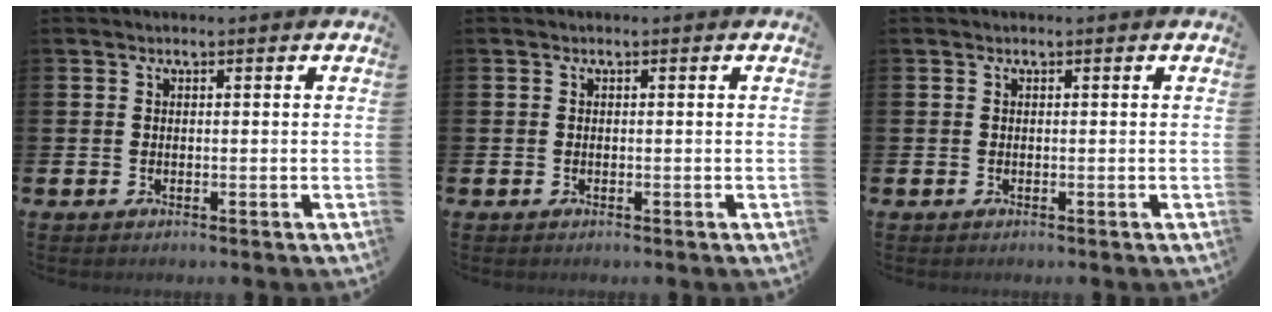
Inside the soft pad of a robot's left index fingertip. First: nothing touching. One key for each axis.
{"total": 0.0}
{"total": 0.0}